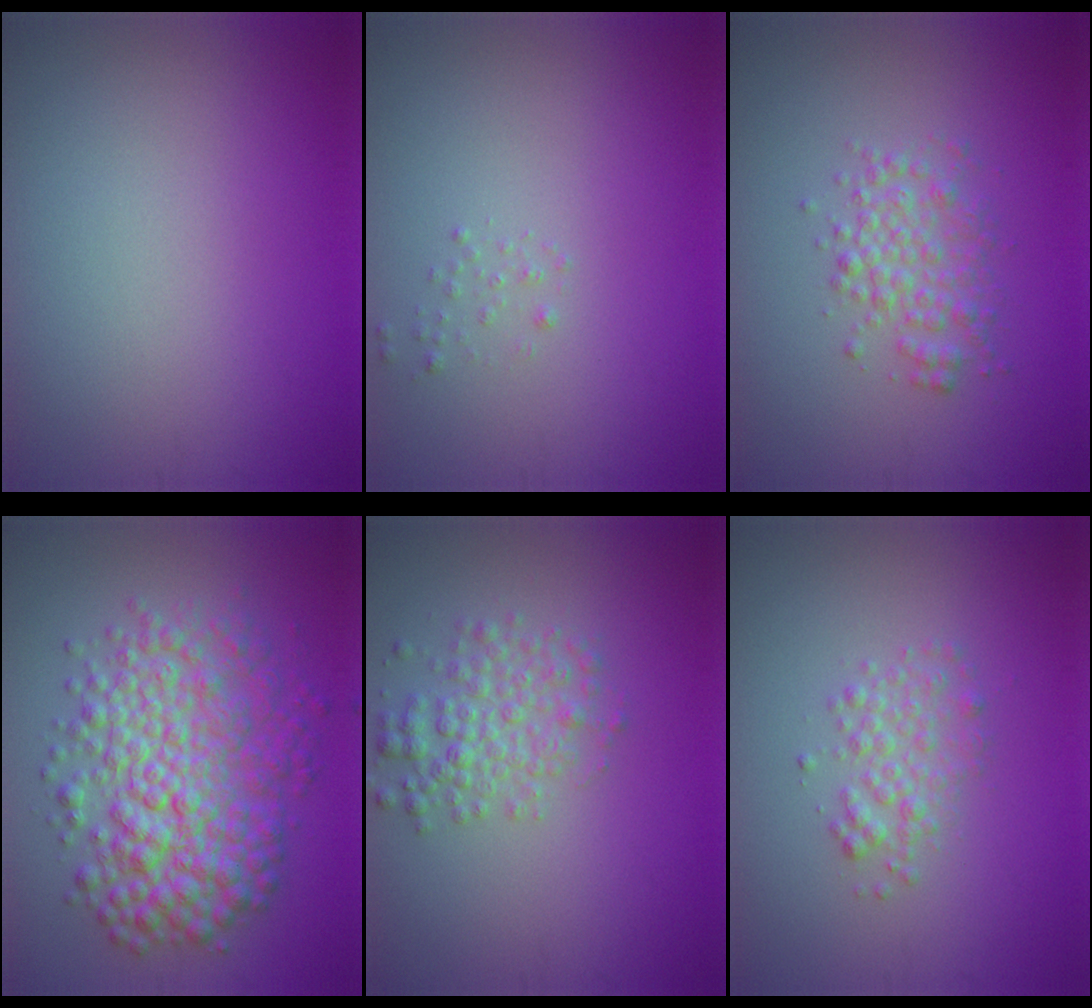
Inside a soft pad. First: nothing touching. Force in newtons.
{"total": 0.6, "press": 0.6, "slide": 0.0}
{"total": 2.7, "press": 2.7, "slide": 0.0}
{"total": 8.2, "press": 8.2, "slide": 0.1}
{"total": 3.2, "press": 3.2, "slide": 0.1}
{"total": 2.1, "press": 2.1, "slide": 0.1}